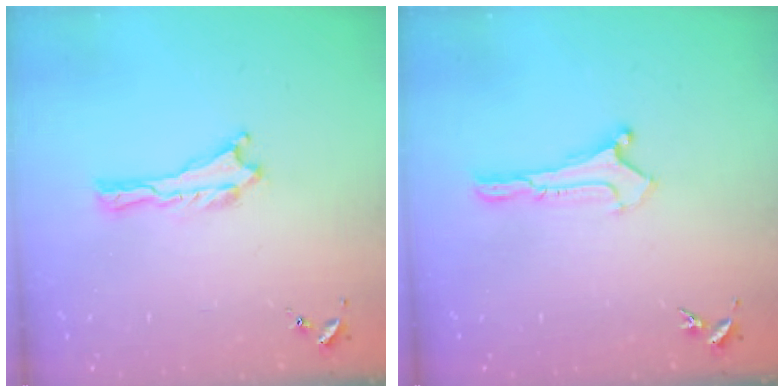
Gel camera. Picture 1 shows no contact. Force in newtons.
{"total": 0.0}